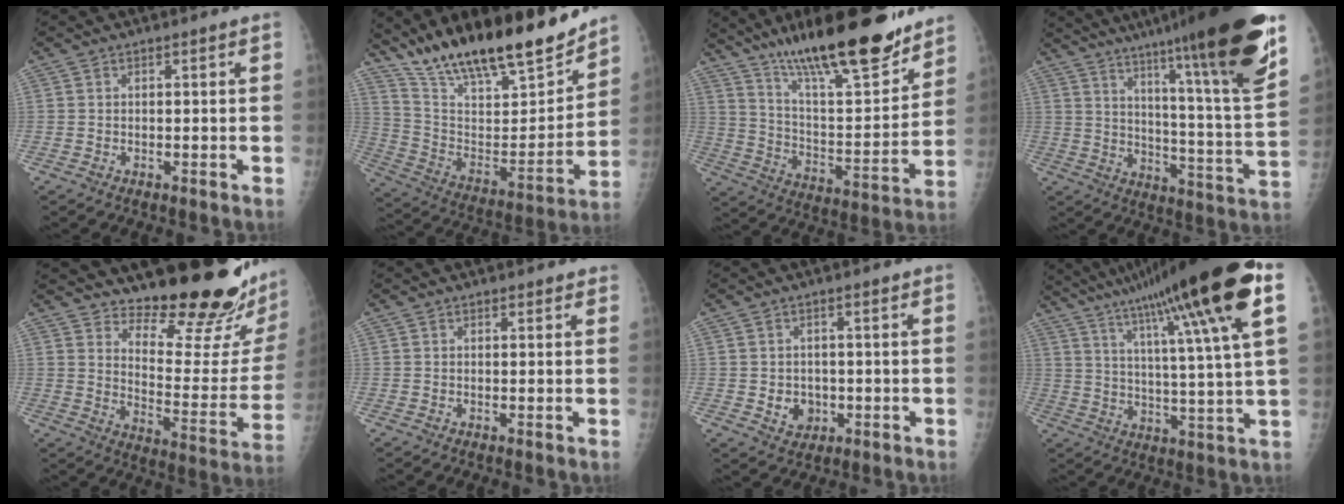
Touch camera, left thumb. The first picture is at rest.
{"total": 25.6, "force": [20.7, 6.7, 13.5], "torque": [-0.194, -0.087, 0.349]}
{"total": 25.3, "force": [18.6, 5.9, 16.2], "torque": [-0.234, -0.082, 0.307]}
{"total": 28.2, "force": [18.9, 1.6, 20.8], "torque": [-0.295, -0.090, 0.275]}
{"total": 21.5, "force": [18.9, 4.0, 9.5], "torque": [-0.096, -0.183, 0.256]}
{"total": 1.0, "force": [0.8, 0.5, 0.2], "torque": [0.005, -0.004, 0.007]}
{"total": 4.2, "force": [-0.6, 3.7, 1.9], "torque": [-0.009, 0.002, 0.001]}
{"total": 26.3, "force": [14.0, 2.4, 22.1], "torque": [-0.350, -0.012, 0.210]}